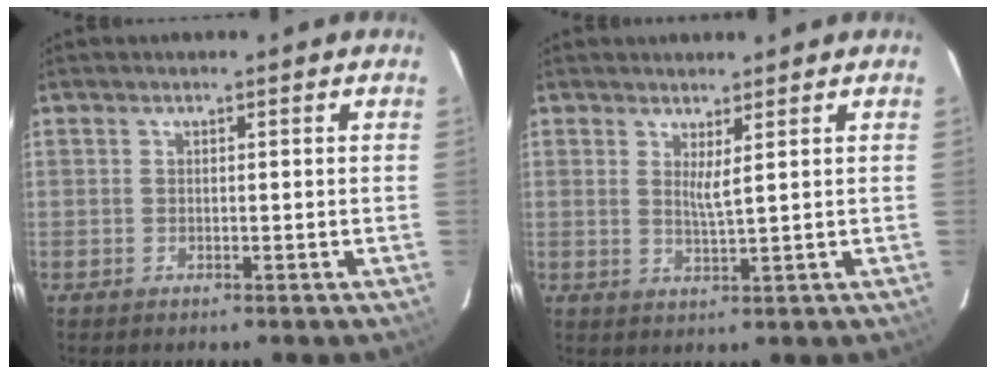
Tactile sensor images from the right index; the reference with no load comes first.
{"total": 2.6, "force": [1.4, -0.3, 2.1], "torque": [-0.038, -0.008, 0.022]}